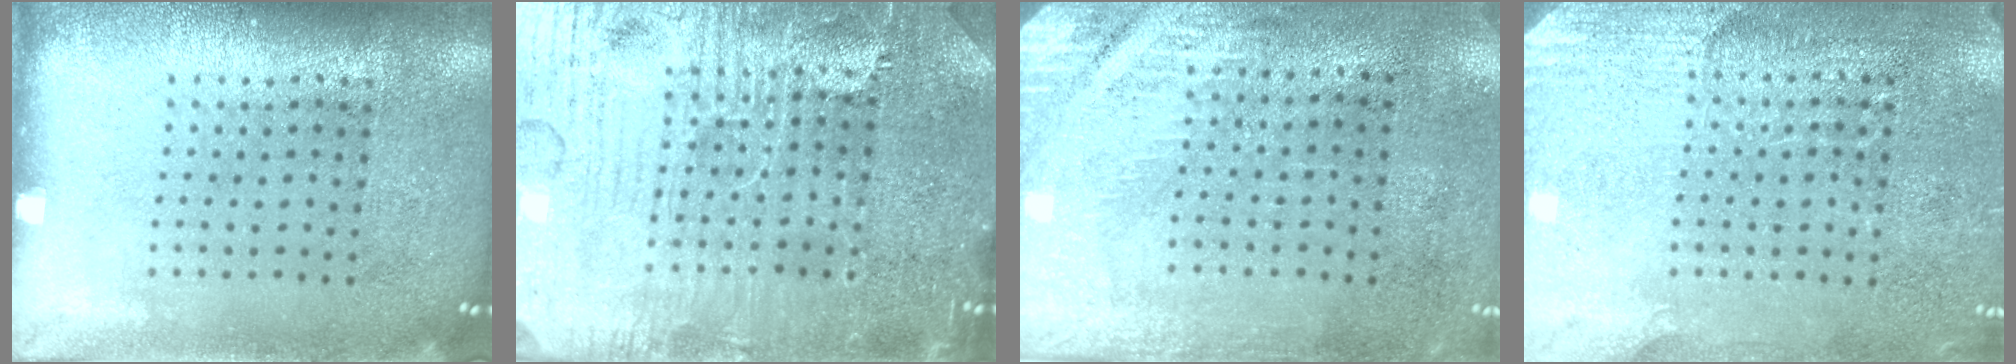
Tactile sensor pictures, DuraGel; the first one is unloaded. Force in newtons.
{"total": 5.0, "press": 4.8, "slide": 1.6}
{"total": 2.9, "press": 2.5, "slide": 1.4}
{"total": 2.8, "press": 2.6, "slide": 0.8}